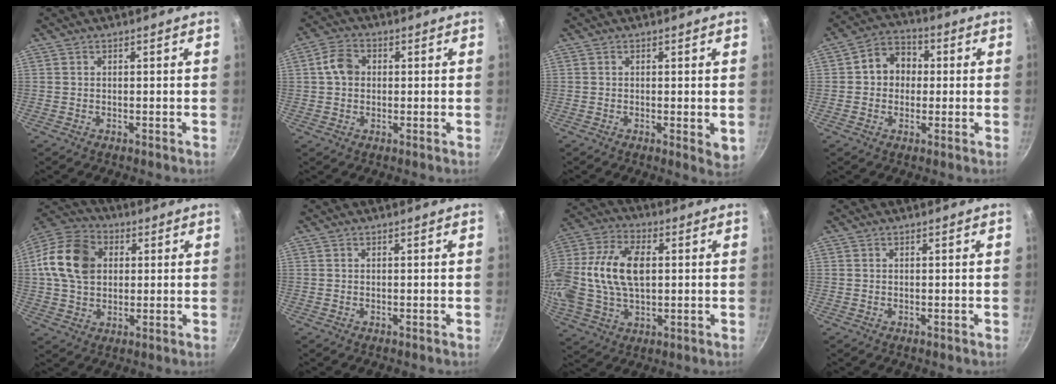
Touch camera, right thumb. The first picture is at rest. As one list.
[{"total": 5.3, "force": [0.6, 4.1, 3.2], "torque": [-0.047, 0.015, 0.001]}, {"total": 3.2, "force": [-0.1, 1.1, 3.0], "torque": [-0.036, -0.010, -0.003]}, {"total": 8.3, "force": [0.7, 7.1, 4.3], "torque": [-0.029, 0.019, -0.004]}, {"total": 14.6, "force": [2.6, 11.0, 9.3], "torque": [-0.156, 0.017, 0.031]}, {"total": 0.0}, {"total": 20.6, "force": [2.1, 12.9, 15.9], "torque": [-0.332, 0.025, 0.033]}, {"total": 0.0}]